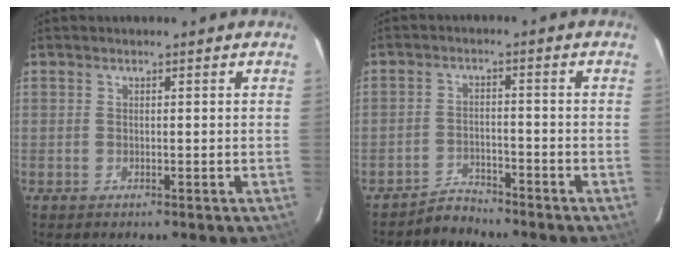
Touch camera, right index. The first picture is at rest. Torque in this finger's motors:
{"motor_torque": [0.10, -0.14, -0.01, -0.03]}